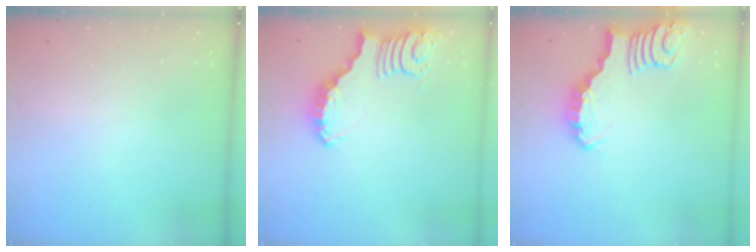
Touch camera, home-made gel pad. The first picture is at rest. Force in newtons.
{"total": 3.2, "press": 3.1, "slide": 0.6}
{"total": 2.3, "press": 2.3, "slide": 0.3}